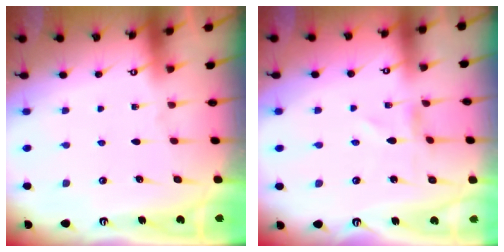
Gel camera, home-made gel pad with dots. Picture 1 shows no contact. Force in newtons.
{"total": 0.8, "press": 0.8, "slide": 0.1}